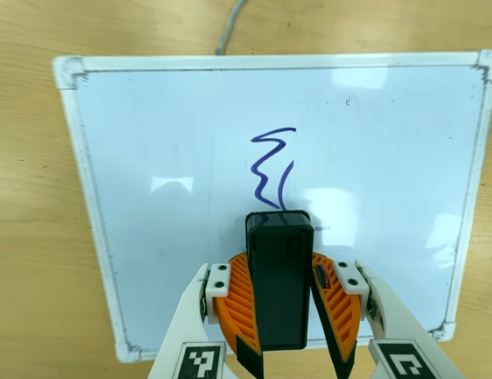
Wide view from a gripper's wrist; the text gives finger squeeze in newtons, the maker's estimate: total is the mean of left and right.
{"total": 10.8, "left": 11.1, "right": 10.4}